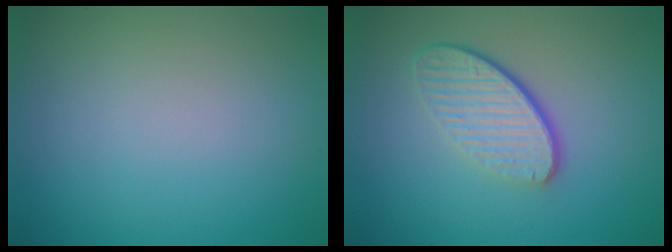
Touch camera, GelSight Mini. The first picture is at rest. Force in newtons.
{"total": 4.6, "press": 3.1, "slide": 3.3}